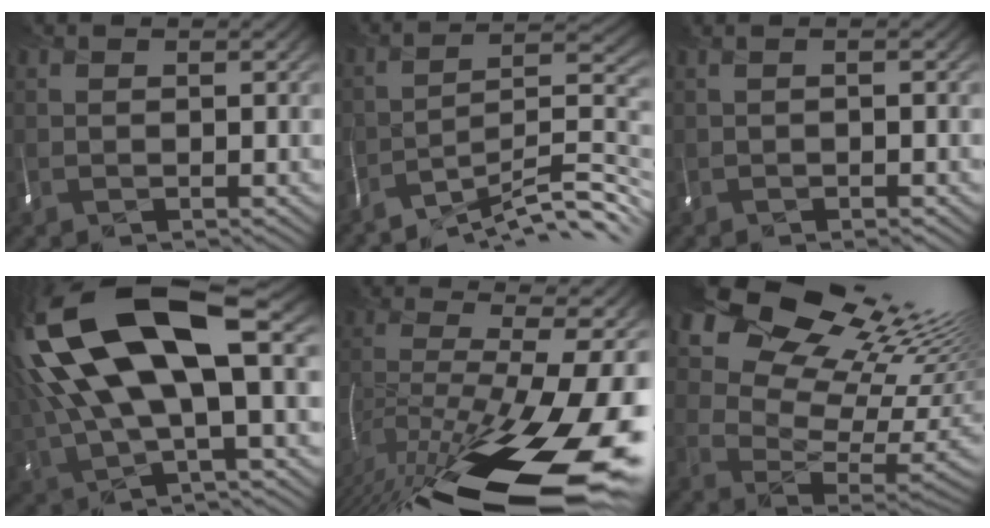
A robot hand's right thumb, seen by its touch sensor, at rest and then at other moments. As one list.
[{"total": 10.4, "force": [-8.6, 0.7, 5.8], "torque": [-0.070, 0.011, -0.156]}, {"total": 1.0, "force": [-0.7, -0.8, 0.3], "torque": [0.007, -0.002, -0.017]}, {"total": 16.4, "force": [3.3, 6.4, 14.7], "torque": [-0.324, -0.002, 0.065]}, {"total": 18.2, "force": [-9.5, 5.4, 14.6], "torque": [-0.234, -0.024, -0.133]}, {"total": 15.1, "force": [9.2, 7.9, 9.0], "torque": [-0.128, 0.018, 0.150]}]